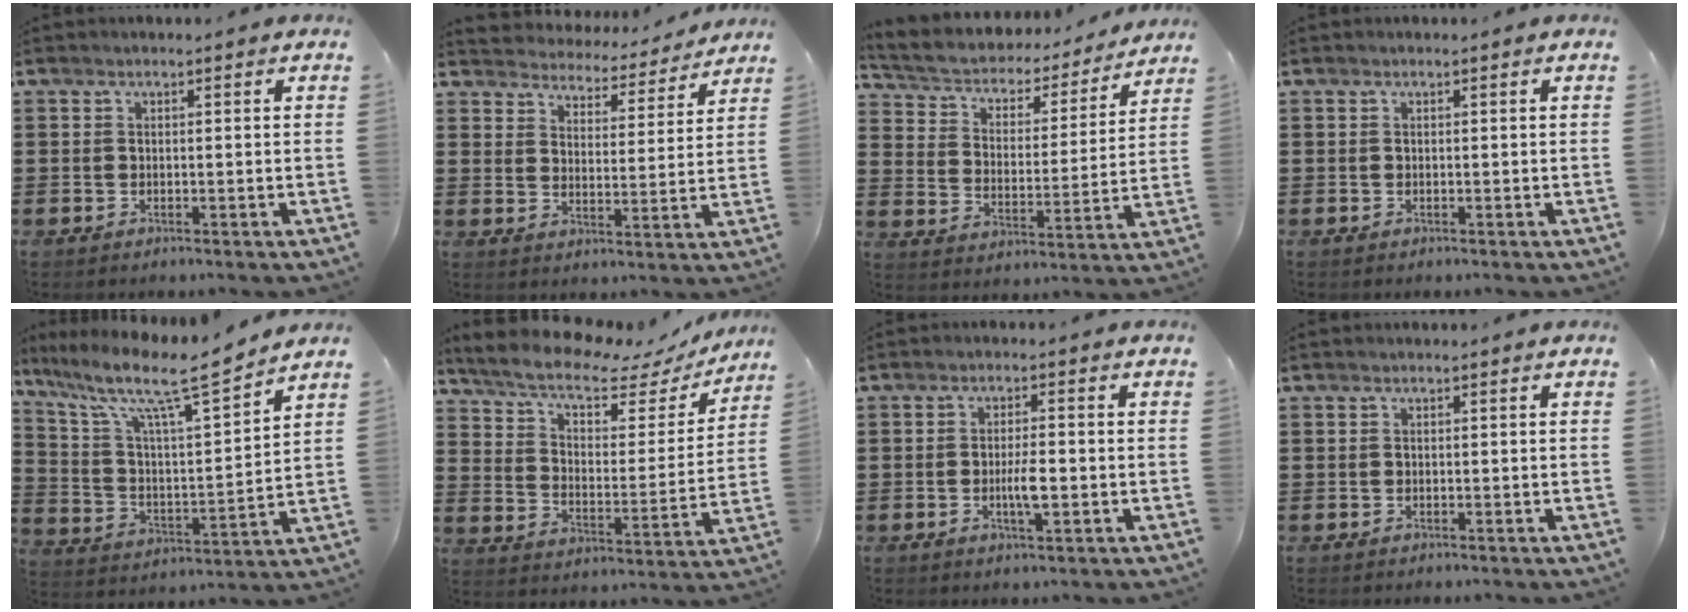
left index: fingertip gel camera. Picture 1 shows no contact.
{"total": 4.0, "force": [4.0, 0.2, -0.3], "torque": [-0.020, -0.036, 0.064]}
{"total": 3.8, "force": [3.5, 1.4, 0.5], "torque": [-0.035, -0.031, 0.051]}
{"total": 0.0}
{"total": 11.7, "force": [8.9, 1.7, 7.4], "torque": [-0.169, -0.051, 0.143]}
{"total": 9.0, "force": [7.2, 2.8, 4.7], "torque": [-0.110, -0.038, 0.120]}
{"total": 3.8, "force": [-0.7, 0.9, 3.7], "torque": [-0.064, 0.003, -0.014]}
{"total": 0.0}